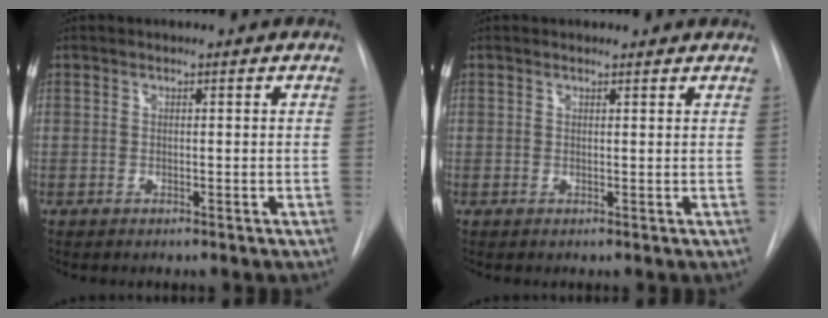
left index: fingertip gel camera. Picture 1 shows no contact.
{"total": 1.9, "force": [1.8, 0.5, 0.2], "torque": [-0.010, 0.006, 0.014]}